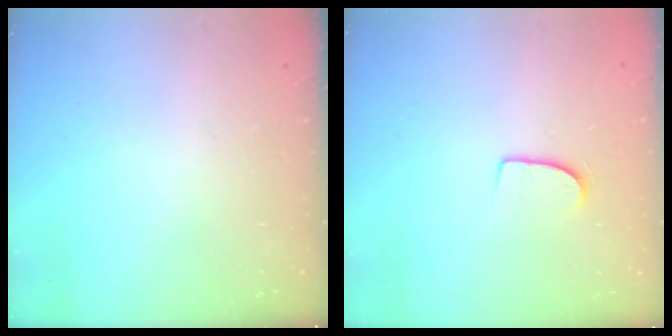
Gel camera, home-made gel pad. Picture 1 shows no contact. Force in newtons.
{"total": 7.1, "press": 7.1, "slide": 0.5}